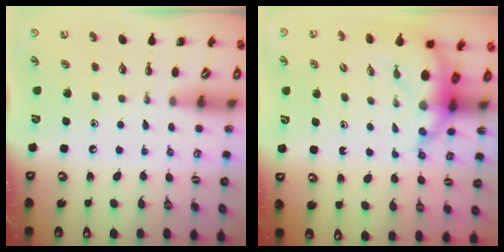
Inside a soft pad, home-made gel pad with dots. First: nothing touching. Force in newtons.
{"total": 6.6, "press": 6.5, "slide": 1.4}